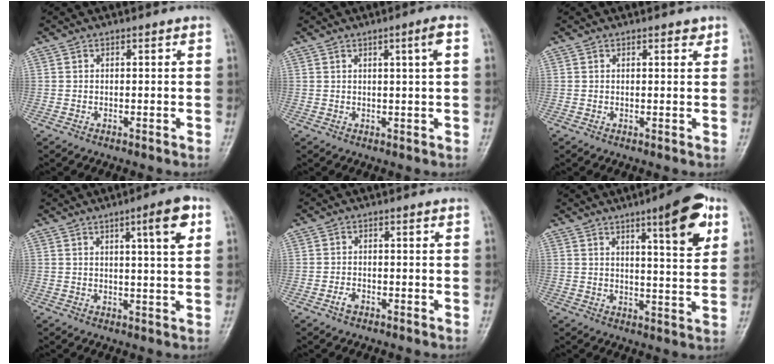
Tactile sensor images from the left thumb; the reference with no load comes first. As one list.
[{"total": 3.4, "force": [1.1, -0.3, 3.2], "torque": [-0.055, 0.000, 0.019]}, {"total": 1.7, "force": [1.1, 0.6, 1.1], "torque": [-0.010, -0.004, 0.012]}, {"total": 7.3, "force": [3.1, 0.9, 6.6], "torque": [-0.092, -0.012, 0.042]}, {"total": 1.8, "force": [-1.0, 0.9, 1.2], "torque": [-0.024, 0.008, -0.018]}, {"total": 11.9, "force": [5.8, 2.6, 10.0], "torque": [-0.123, -0.024, 0.077]}]